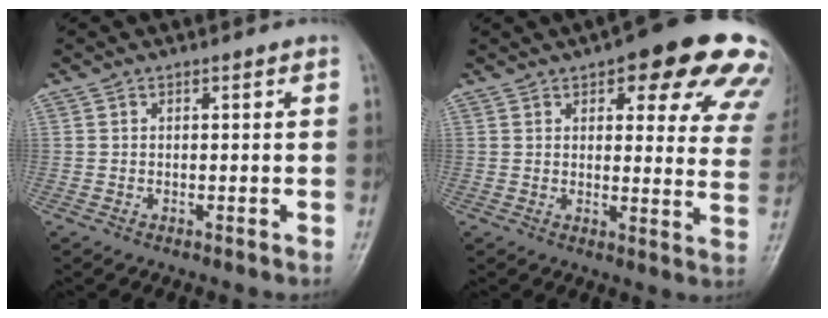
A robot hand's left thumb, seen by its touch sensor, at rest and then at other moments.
{"total": 20.2, "force": [12.0, 7.0, 14.7], "torque": [-0.131, -0.032, 0.128]}